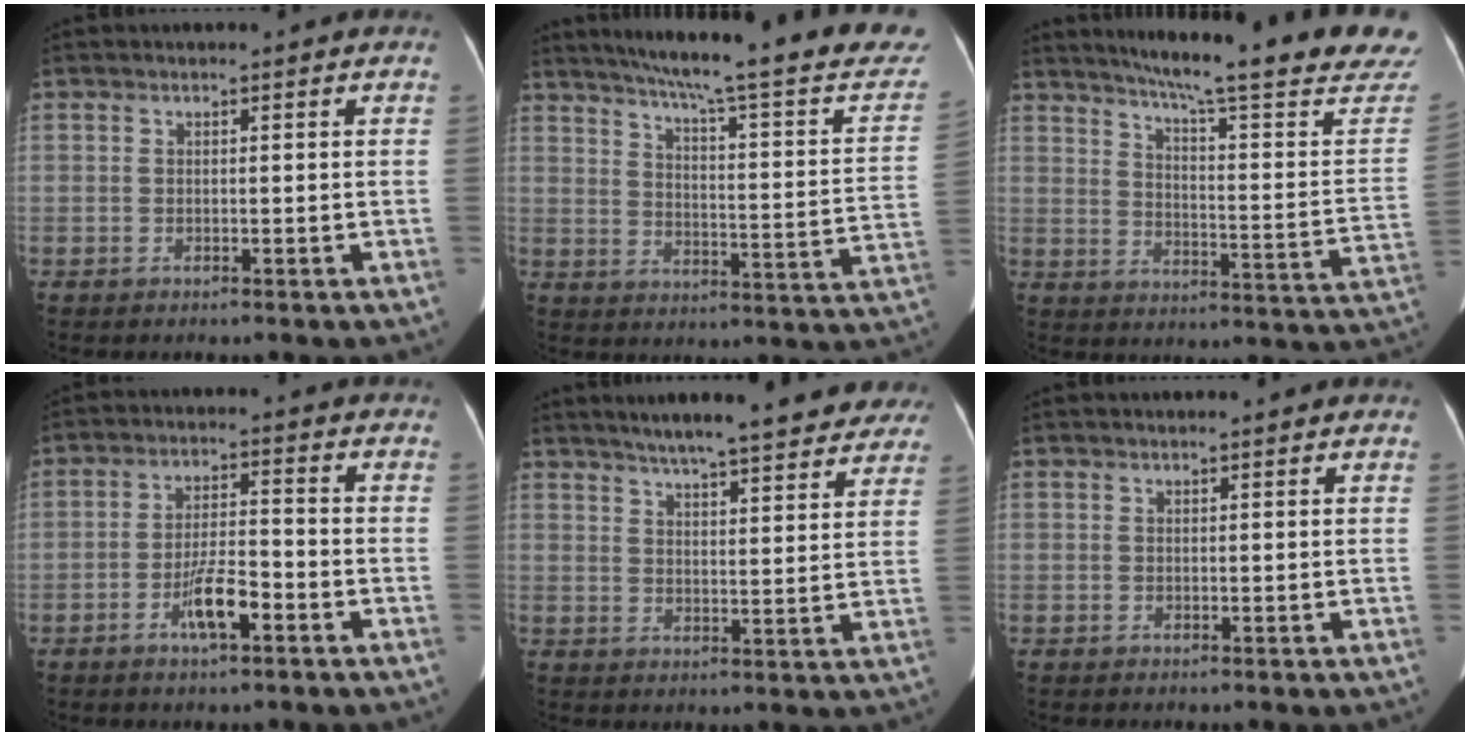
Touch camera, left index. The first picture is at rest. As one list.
[{"total": 28.2, "force": [23.9, 2.4, 14.9], "torque": [-0.216, -0.054, 0.292]}, {"total": 26.2, "force": [22.6, 0.9, 13.2], "torque": [-0.188, -0.076, 0.279]}, {"total": 6.1, "force": [-3.0, 1.3, 5.1], "torque": [-0.102, 0.002, -0.054]}, {"total": 20.7, "force": [17.7, 3.6, 10.1], "torque": [-0.140, 0.013, 0.221]}, {"total": 0.7, "force": [0.6, -0.1, 0.3], "torque": [-0.006, 0.010, 0.013]}]